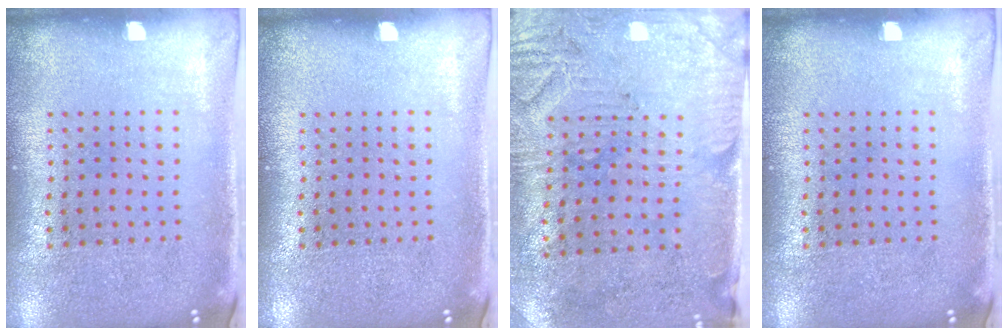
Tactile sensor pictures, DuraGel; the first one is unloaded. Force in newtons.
{"total": 0.0}
{"total": 3.1, "press": 2.6, "slide": 1.6}
{"total": 0.0}